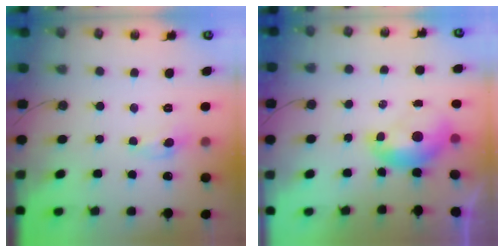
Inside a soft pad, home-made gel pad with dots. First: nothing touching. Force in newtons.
{"total": 1.6, "press": 1.6, "slide": 0.4}